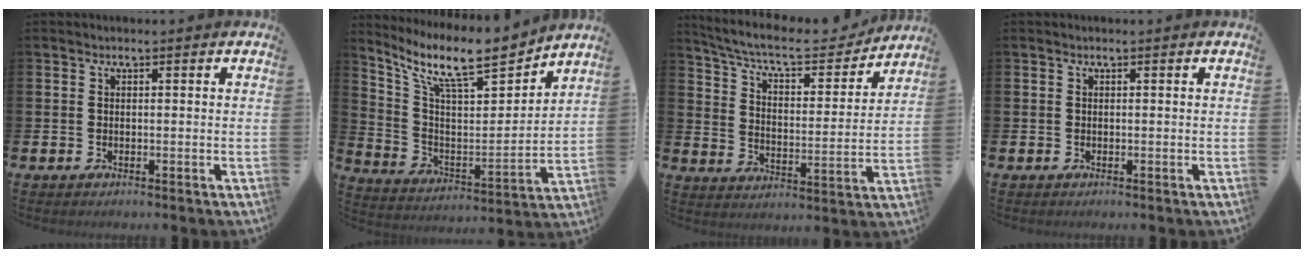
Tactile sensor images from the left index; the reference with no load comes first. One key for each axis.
{"total": 11.5, "fx": 9.7, "fy": 2.6, "fz": 5.7, "tx": -0.136, "ty": -0.065, "tz": 0.164}
{"total": 8.6, "fx": 7.7, "fy": 1.9, "fz": 3.3, "tx": -0.095, "ty": -0.051, "tz": 0.129}
{"total": 0.0}